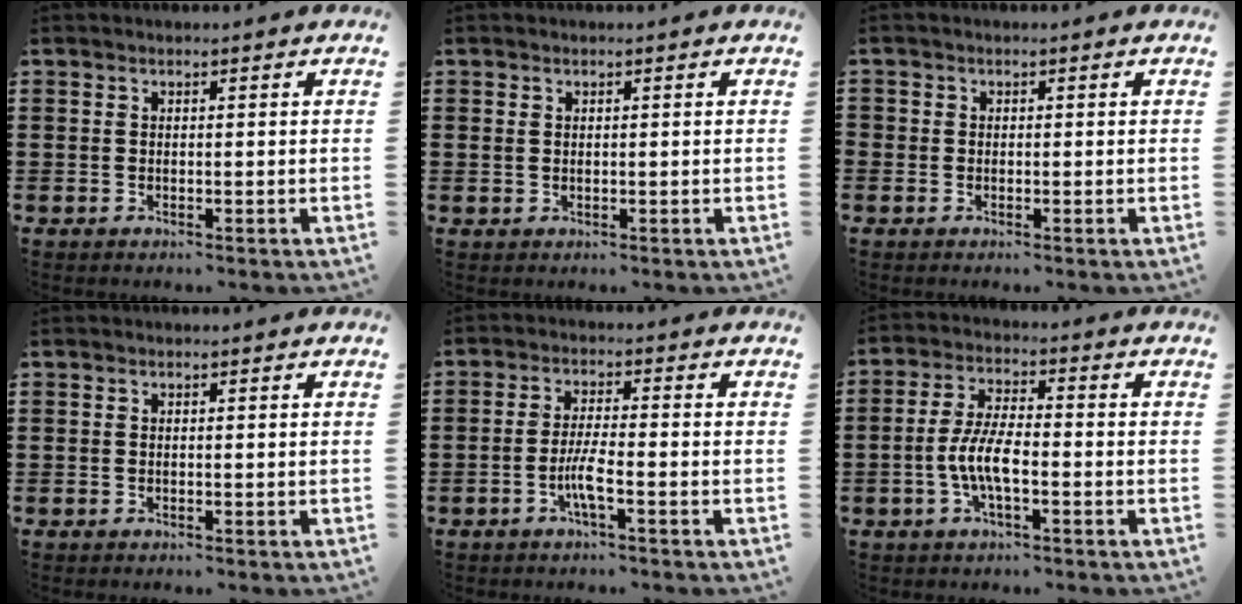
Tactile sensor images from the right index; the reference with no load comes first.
{"total": 0.8, "force": [0.4, 0.6, 0.3], "torque": [-0.008, 0.003, 0.008]}
{"total": 0.7, "force": [-0.1, 0.7, 0.1], "torque": [-0.002, 0.005, -0.004]}
{"total": 0.0}
{"total": 4.5, "force": [-1.9, 0.4, 4.0], "torque": [-0.089, -0.010, -0.041]}
{"total": 6.4, "force": [-1.6, 2.2, 5.8], "torque": [-0.140, -0.008, -0.040]}